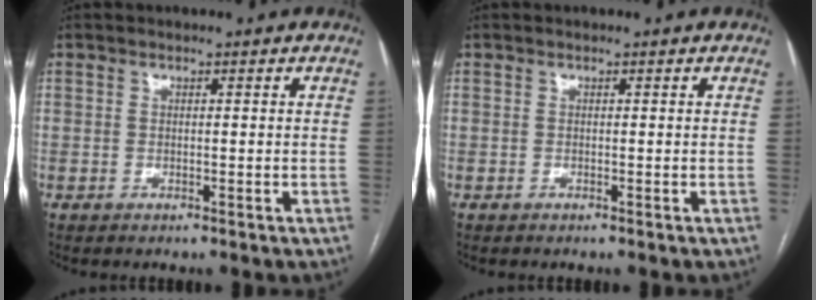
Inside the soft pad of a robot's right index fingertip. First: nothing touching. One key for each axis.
{"total": 0.0}